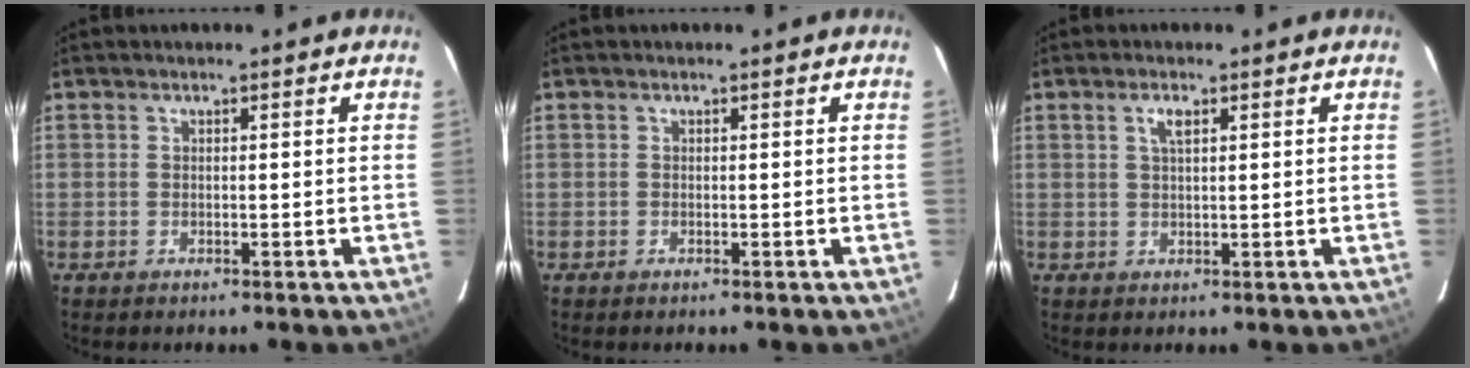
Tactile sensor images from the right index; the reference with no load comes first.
{"total": 0.0}
{"total": 2.2, "force": [1.0, 0.7, 1.8], "torque": [-0.034, 0.005, 0.017]}